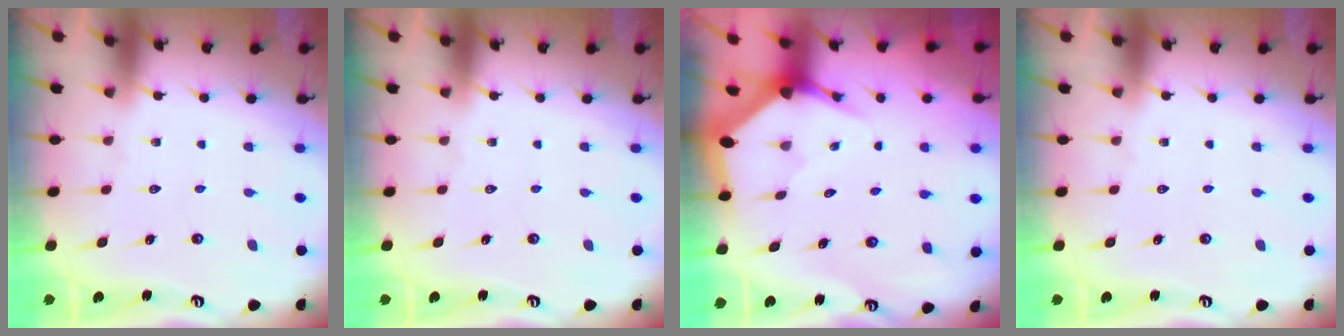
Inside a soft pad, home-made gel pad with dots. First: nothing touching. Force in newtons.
{"total": 0.0}
{"total": 4.6, "press": 4.6, "slide": 0.2}
{"total": 0.0}